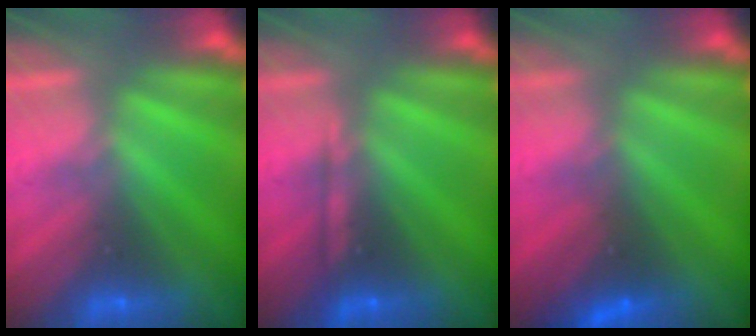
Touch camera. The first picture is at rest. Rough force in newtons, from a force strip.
{"total": 2.1}
{"total": 7.7}